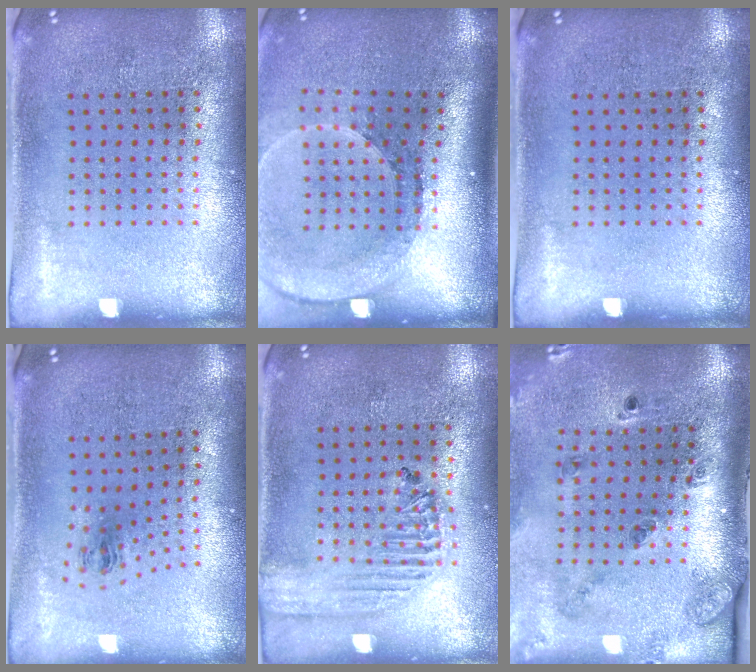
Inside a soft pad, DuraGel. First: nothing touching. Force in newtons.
{"total": 2.6, "press": 1.8, "slide": 1.9}
{"total": 0.0}
{"total": 1.1, "press": 0.4, "slide": 1.0}
{"total": 1.8, "press": 1.6, "slide": 0.7}
{"total": 1.8, "press": 1.5, "slide": 1.0}